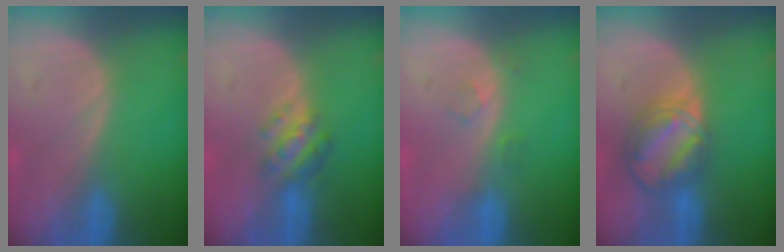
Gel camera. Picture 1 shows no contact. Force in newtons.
{"total": 4.8, "press": 4.8, "slide": 0.8}
{"total": 1.7, "press": 1.7, "slide": 0.2}
{"total": 8.2, "press": 7.0, "slide": 4.2}